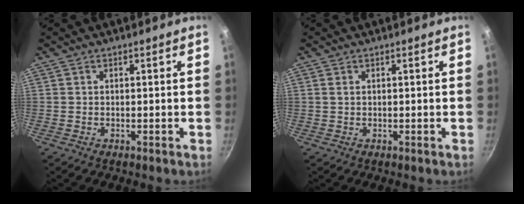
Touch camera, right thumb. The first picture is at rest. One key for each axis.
{"total": 1.0, "fx": 0.2, "fy": 0.7, "fz": 0.7, "tx": -0.015, "ty": 0.002, "tz": 0.003}